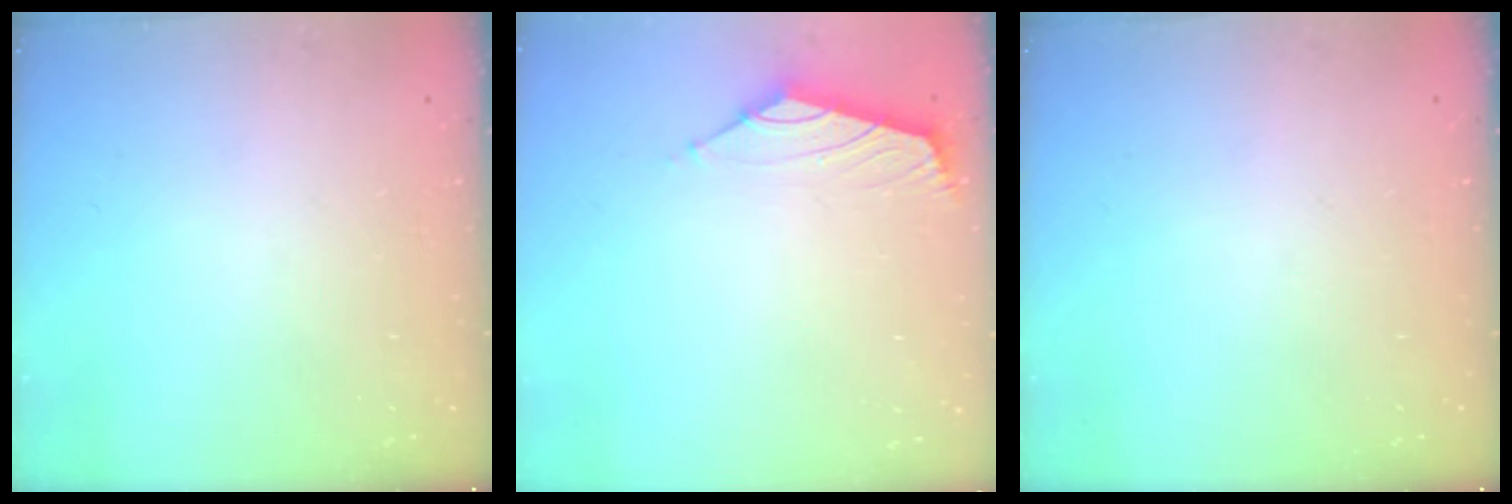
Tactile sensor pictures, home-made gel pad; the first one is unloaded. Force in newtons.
{"total": 1.7, "press": 1.6, "slide": 0.7}
{"total": 0.0}